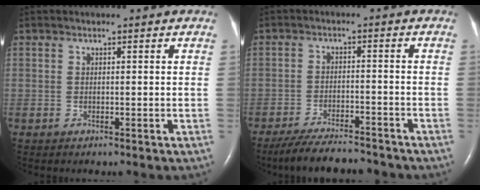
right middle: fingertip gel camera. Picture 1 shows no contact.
{"total": 10.1, "force": [-9.1, 1.7, 3.9], "torque": [-0.069, -0.010, -0.143]}